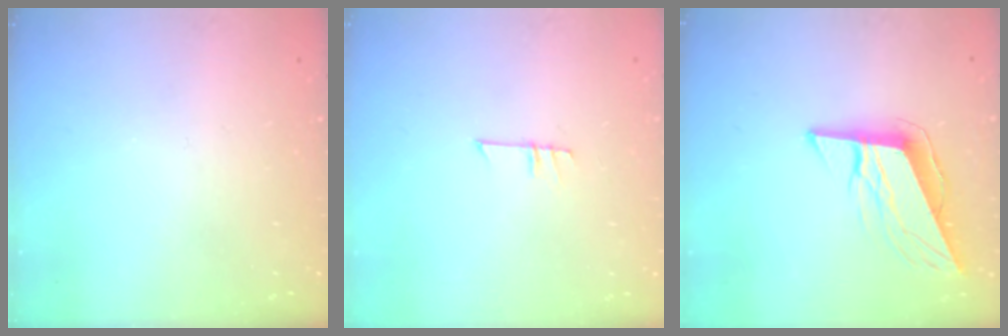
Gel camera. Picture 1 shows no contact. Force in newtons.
{"total": 5.5, "press": 5.4, "slide": 0.6}
{"total": 10.5, "press": 10.2, "slide": 2.4}